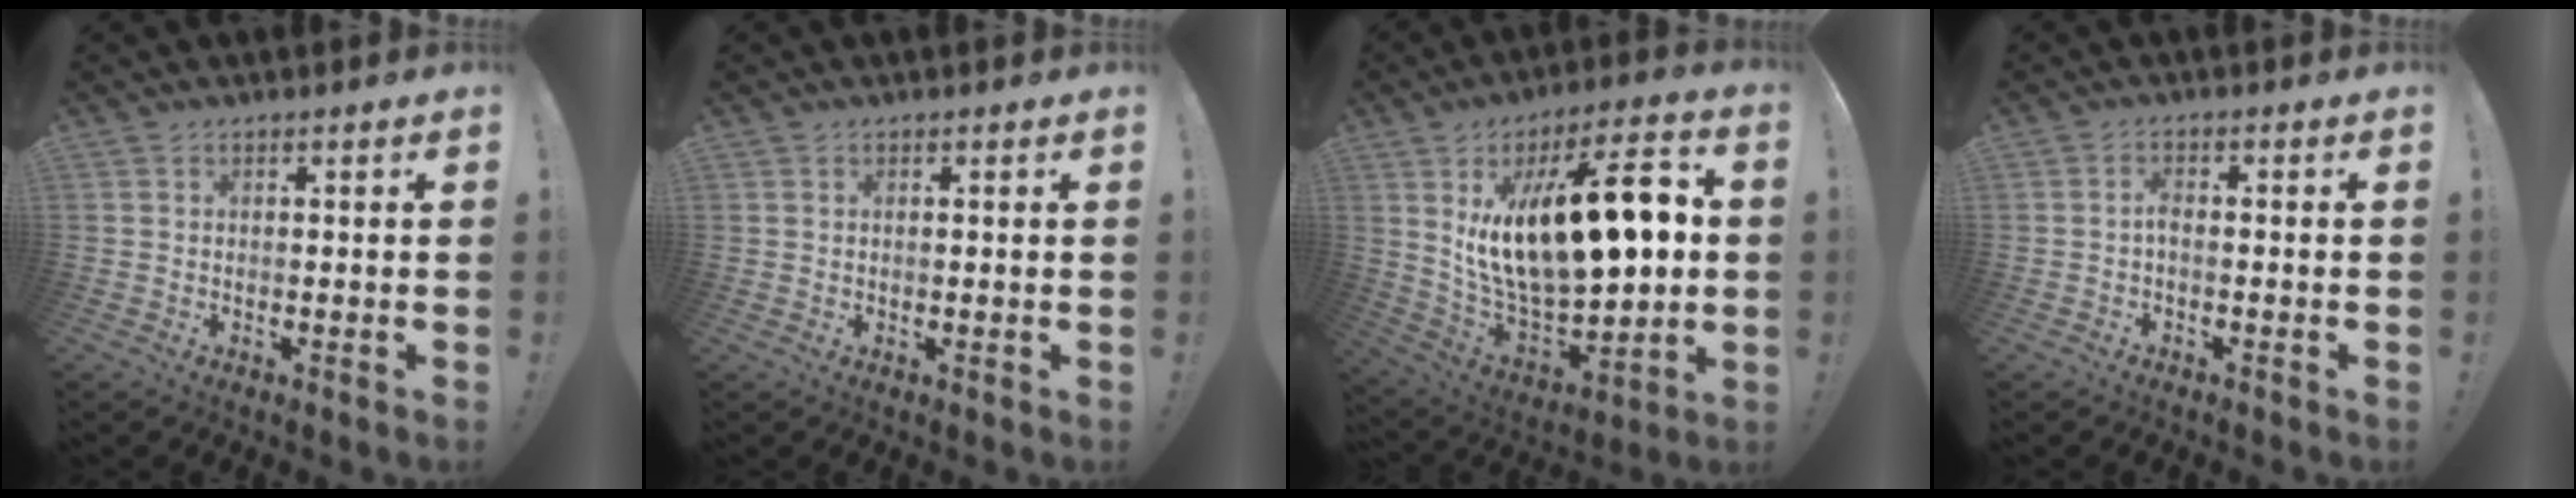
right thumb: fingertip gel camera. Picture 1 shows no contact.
{"total": 0.9, "force": [0.4, 0.8, -0.3], "torque": [0.011, 0.002, 0.006]}
{"total": 25.0, "force": [5.7, 11.1, 21.6], "torque": [-0.363, -0.032, 0.099]}
{"total": 1.9, "force": [-0.8, 0.5, 1.7], "torque": [-0.037, 0.000, -0.017]}